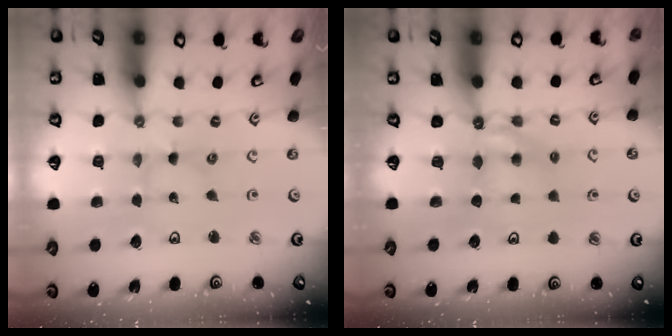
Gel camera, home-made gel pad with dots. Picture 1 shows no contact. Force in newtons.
{"total": 5.8, "press": 5.8, "slide": 0.3}